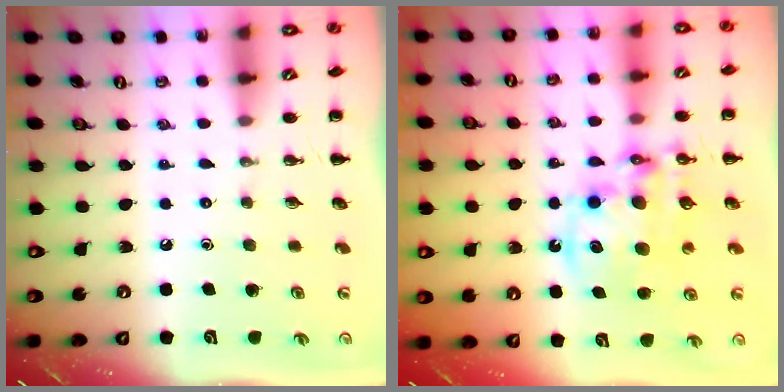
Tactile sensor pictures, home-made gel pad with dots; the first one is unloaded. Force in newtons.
{"total": 13.5, "press": 13.2, "slide": 3.1}